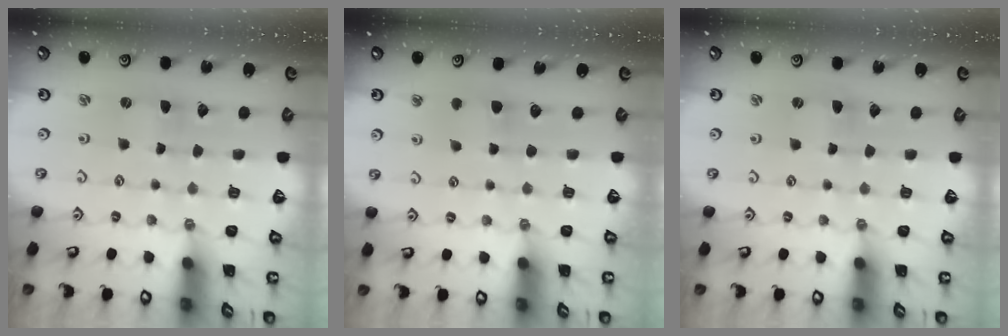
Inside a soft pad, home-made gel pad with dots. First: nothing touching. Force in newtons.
{"total": 4.0, "press": 3.9, "slide": 0.6}
{"total": 0.0}